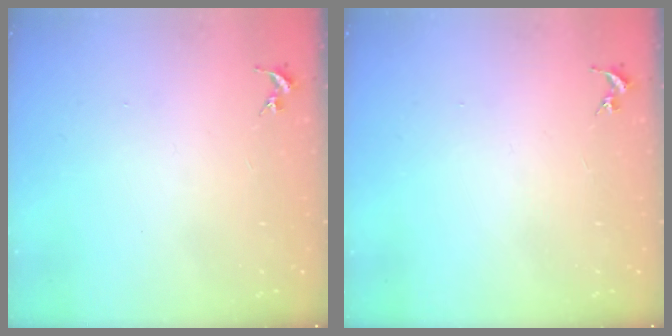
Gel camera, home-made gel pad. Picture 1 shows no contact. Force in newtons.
{"total": 0.0}